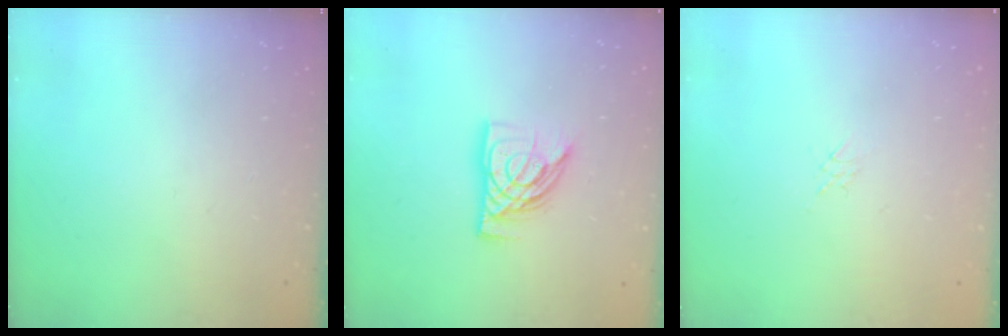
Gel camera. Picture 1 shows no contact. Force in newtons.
{"total": 11.3, "press": 11.3, "slide": 1.3}
{"total": 2.2, "press": 2.2, "slide": 0.4}